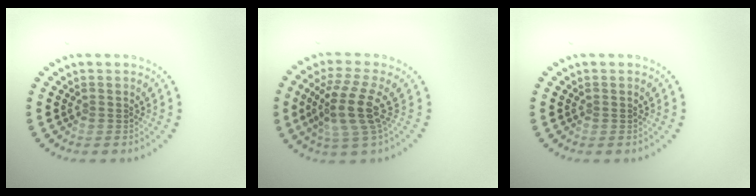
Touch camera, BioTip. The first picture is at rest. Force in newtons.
{"total": 4.3, "press": 3.2, "slide": 2.8}
{"total": 0.0}